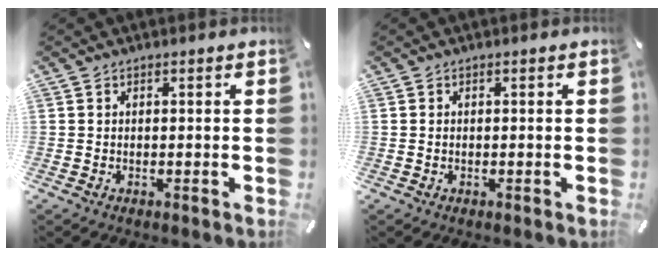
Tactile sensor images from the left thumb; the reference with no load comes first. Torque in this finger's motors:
{"motor_torque": [-0.16, -0.36, -0.01, 0.11, -0.02]}